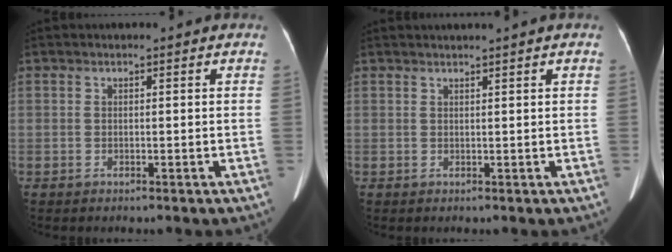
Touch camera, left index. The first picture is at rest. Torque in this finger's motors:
{"motor_torque": [0.01, -0.02, -0.08, 0.00]}